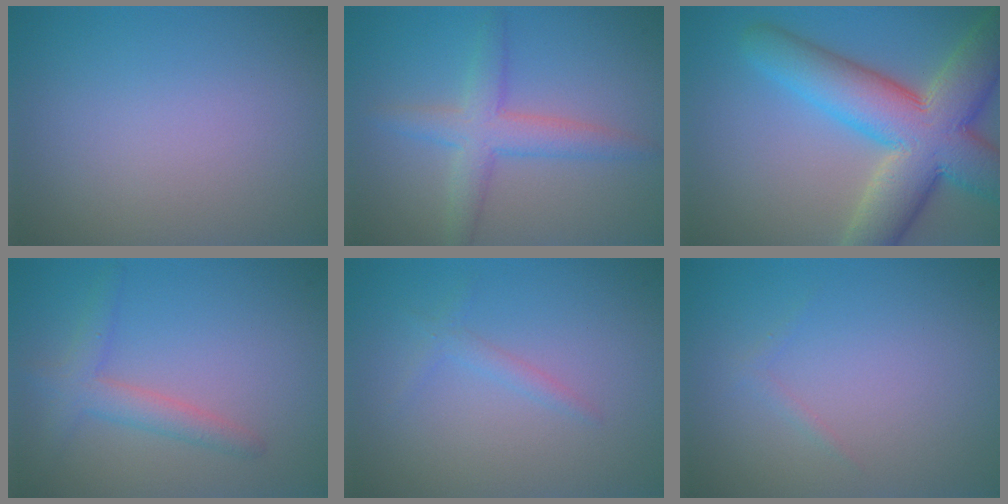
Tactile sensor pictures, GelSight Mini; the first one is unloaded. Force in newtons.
{"total": 3.8, "press": 3.8, "slide": 0.1}
{"total": 11.5, "press": 11.5, "slide": 0.8}
{"total": 2.7, "press": 2.7, "slide": 0.3}
{"total": 1.1, "press": 1.1, "slide": 0.1}
{"total": 0.6, "press": 0.6, "slide": 0.0}